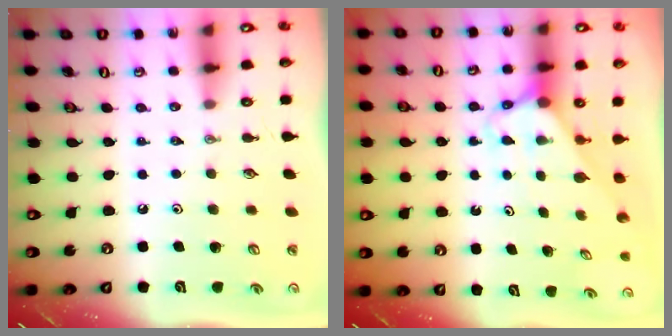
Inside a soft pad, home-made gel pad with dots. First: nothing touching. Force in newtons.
{"total": 2.8, "press": 2.8, "slide": 0.1}